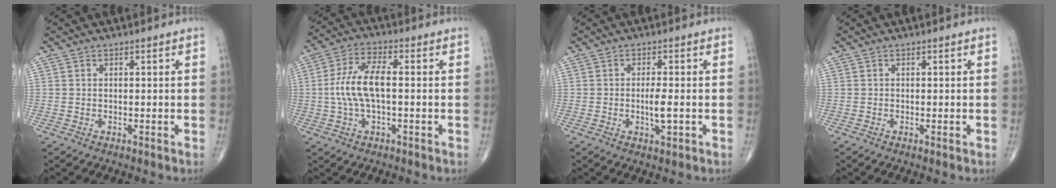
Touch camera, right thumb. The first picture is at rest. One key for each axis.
{"total": 9.2, "fx": -0.3, "fy": 3.7, "fz": 8.5, "tx": -0.188, "ty": 0.021, "tz": -0.007}
{"total": 3.4, "fx": -0.6, "fy": 0.8, "fz": 3.3, "tx": -0.063, "ty": -0.004, "tz": -0.010}
{"total": 0.0}